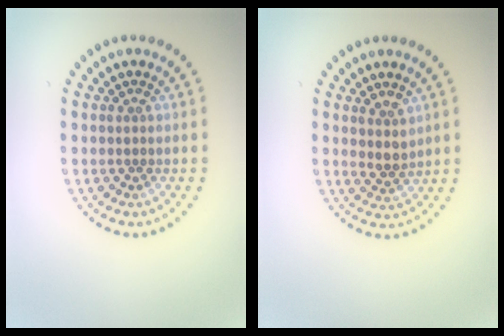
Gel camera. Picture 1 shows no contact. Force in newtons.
{"total": 2.0, "press": 1.6, "slide": 1.3}